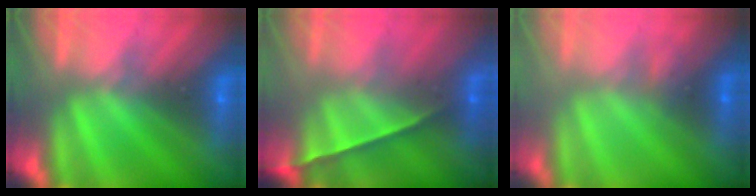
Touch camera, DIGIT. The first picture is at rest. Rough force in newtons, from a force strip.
{"total": 1.4}
{"total": 2.1}